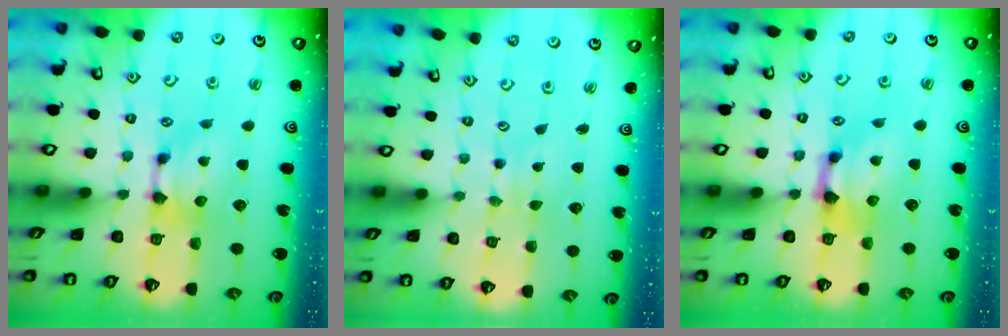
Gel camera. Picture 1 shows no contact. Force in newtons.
{"total": 2.9, "press": 2.9, "slide": 0.4}
{"total": 1.5, "press": 0.7, "slide": 1.4}